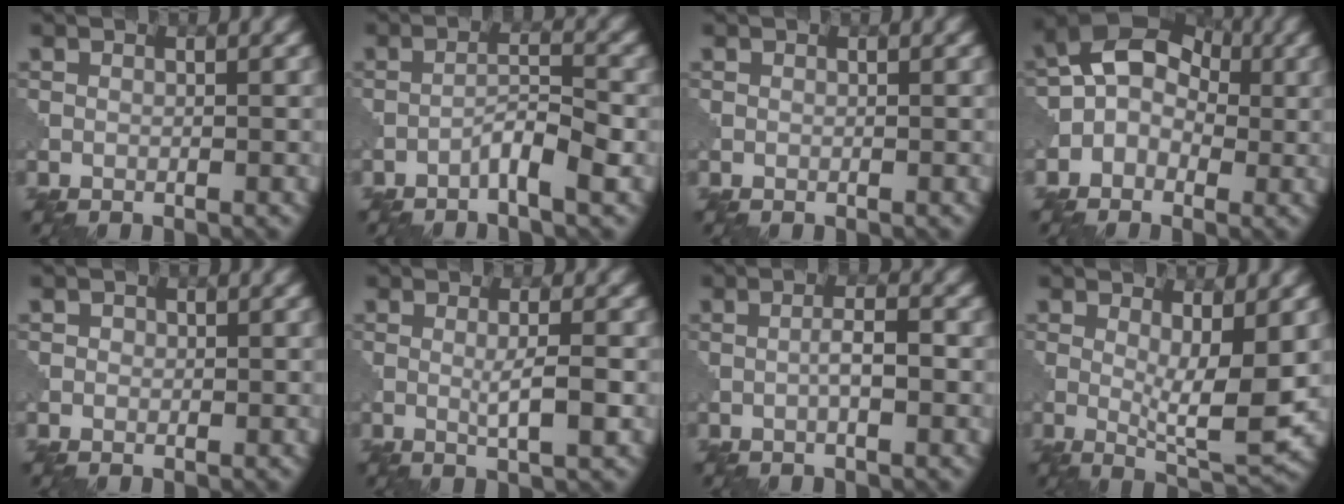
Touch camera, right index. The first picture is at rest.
{"total": 3.0, "force": [-1.8, 0.3, 2.4], "torque": [-0.040, 0.012, -0.038]}
{"total": 0.0}
{"total": 6.5, "force": [-0.1, 5.0, 4.1], "torque": [-0.045, 0.036, -0.030]}
{"total": 0.7, "force": [0.1, 0.6, 0.2], "torque": [-0.001, -0.004, 0.000]}
{"total": 2.9, "force": [-0.1, 0.4, 2.8], "torque": [-0.046, -0.002, -0.003]}
{"total": 2.2, "force": [-0.4, 0.4, 2.2], "torque": [-0.039, 0.003, -0.010]}
{"total": 5.8, "force": [0.6, 1.3, 5.6], "torque": [-0.088, -0.016, 0.013]}